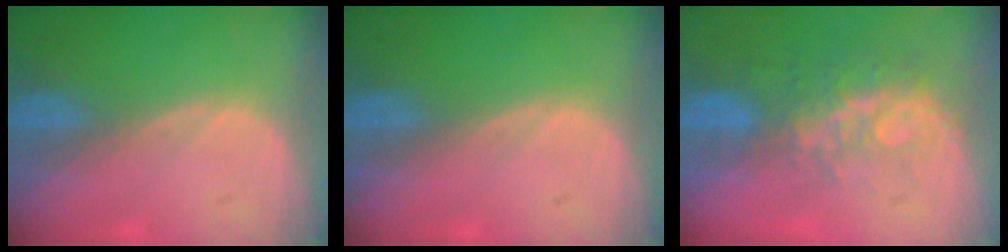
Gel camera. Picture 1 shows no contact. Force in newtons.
{"total": 0.0}
{"total": 8.4, "press": 6.9, "slide": 4.8}